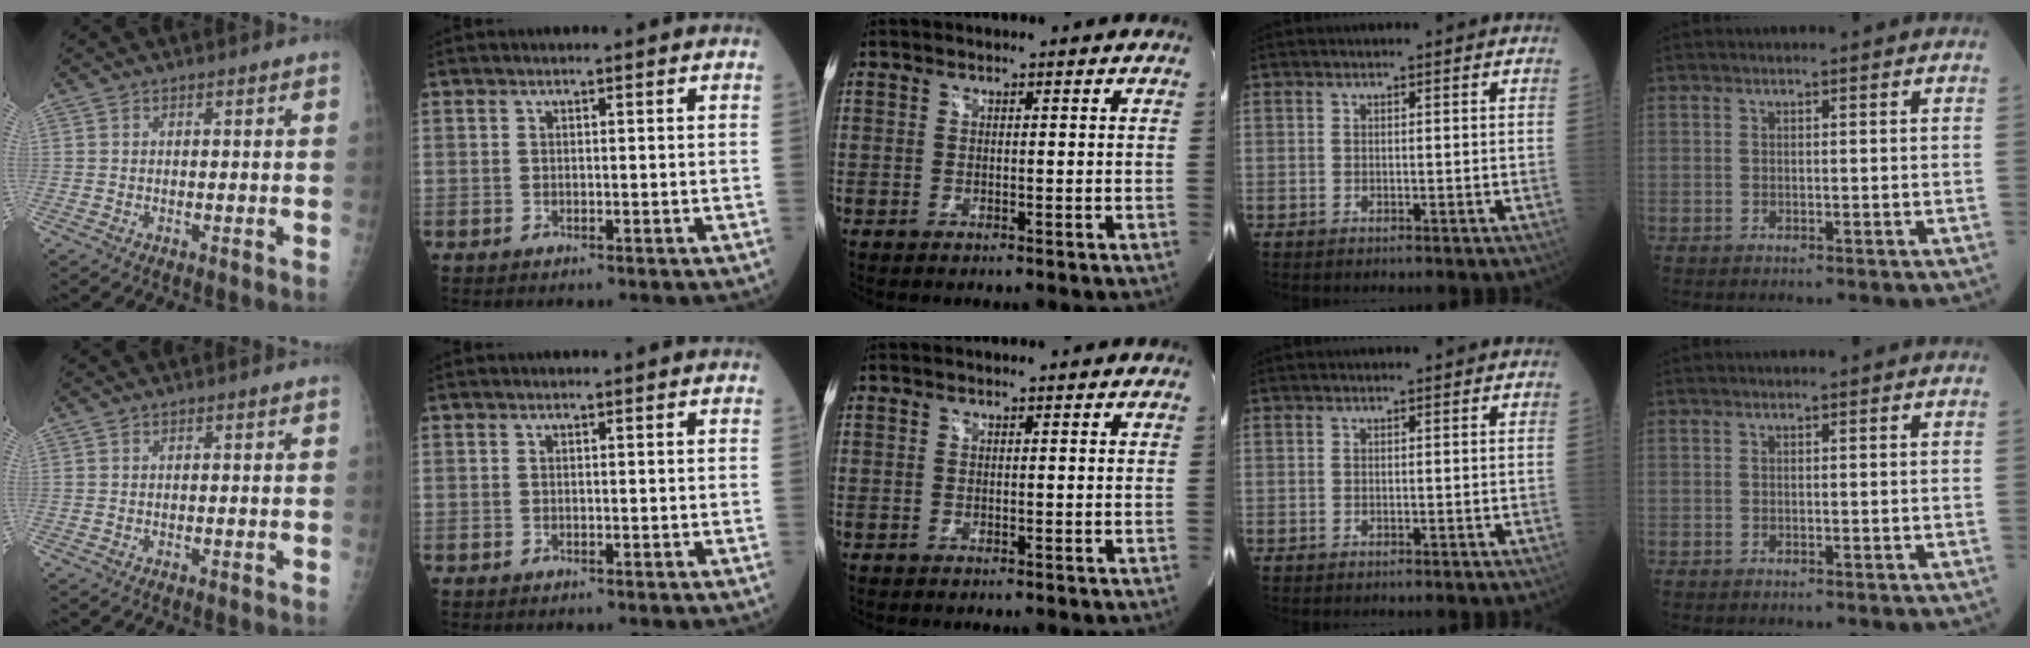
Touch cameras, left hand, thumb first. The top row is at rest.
{}